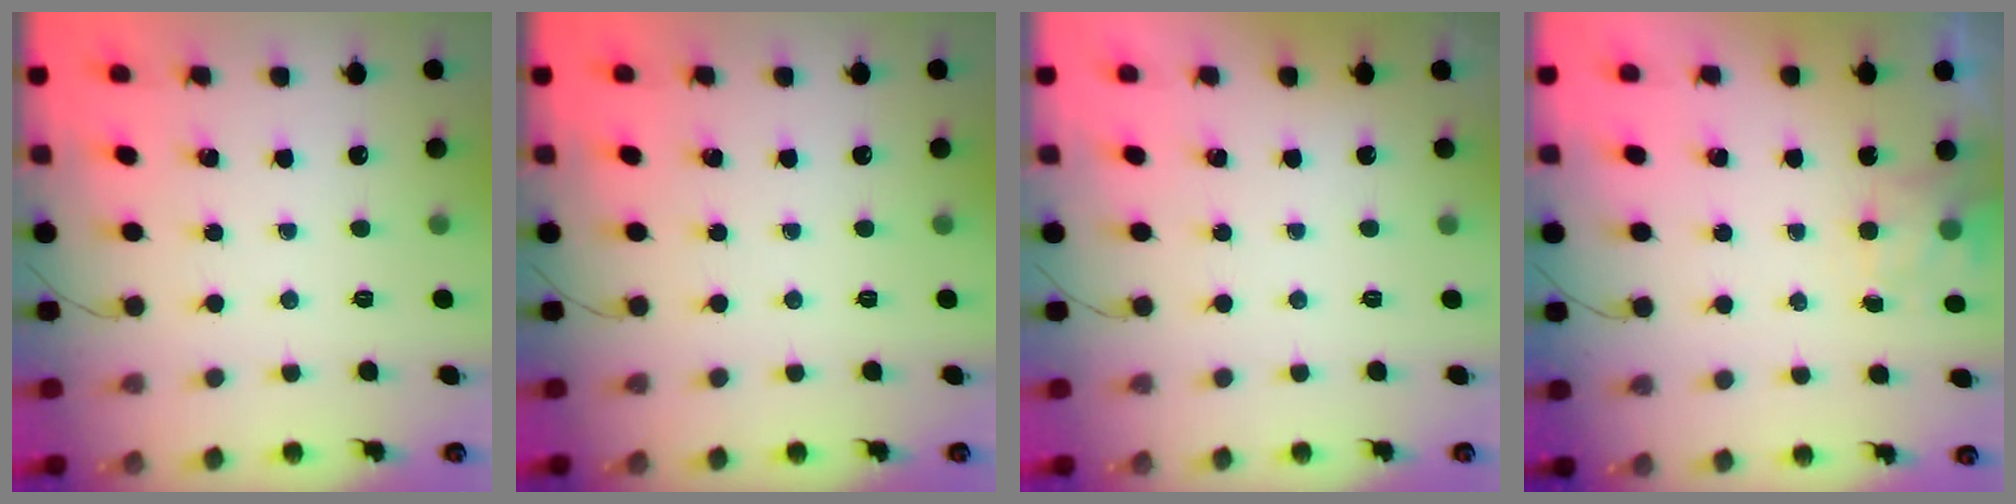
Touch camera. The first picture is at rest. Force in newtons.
{"total": 0.0}
{"total": 1.9, "press": 1.9, "slide": 0.3}
{"total": 3.2, "press": 2.8, "slide": 1.4}